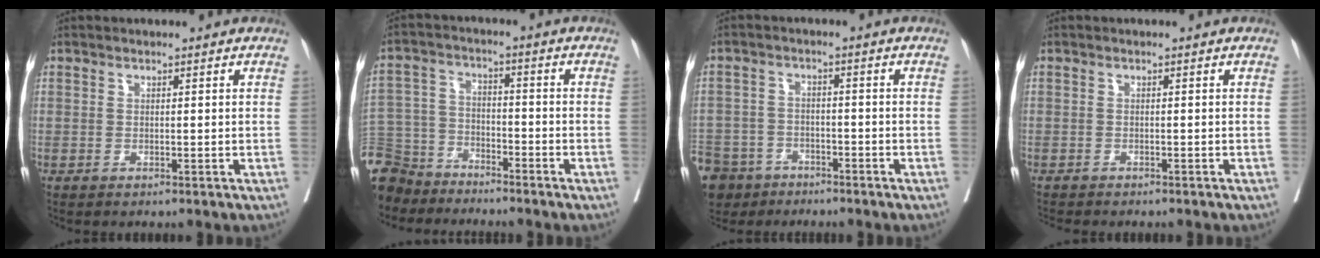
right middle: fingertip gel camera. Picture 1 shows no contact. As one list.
[{"total": 11.8, "force": [-10.6, 5.1, 1.5], "torque": [-0.050, 0.008, -0.204]}, {"total": 14.8, "force": [-9.9, 9.9, 4.7], "torque": [-0.157, -0.009, -0.156]}, {"total": 3.3, "force": [-3.0, 0.6, 1.3], "torque": [-0.019, -0.006, -0.041]}]